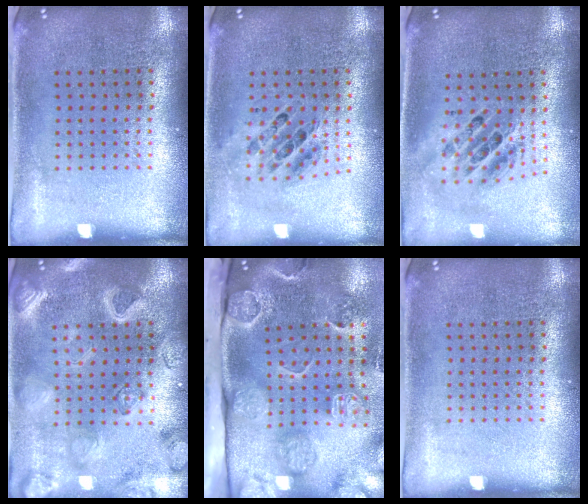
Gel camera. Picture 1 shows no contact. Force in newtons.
{"total": 0.6, "press": 0.6, "slide": 0.2}
{"total": 1.8, "press": 1.5, "slide": 1.1}
{"total": 3.1, "press": 3.0, "slide": 0.7}
{"total": 4.5, "press": 3.3, "slide": 3.1}
{"total": 0.0}